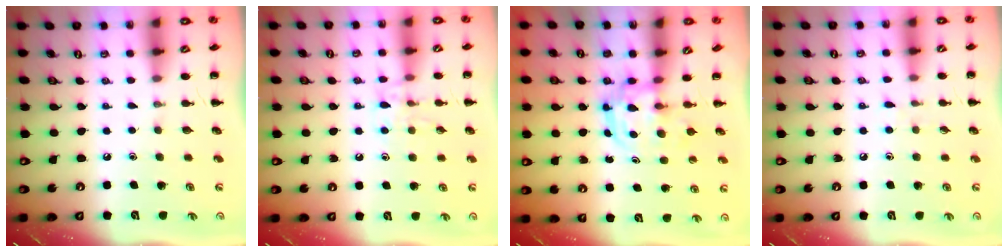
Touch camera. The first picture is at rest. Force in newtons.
{"total": 8.8, "press": 8.8, "slide": 1.1}
{"total": 3.1, "press": 3.1, "slide": 0.4}
{"total": 3.8, "press": 3.4, "slide": 1.5}